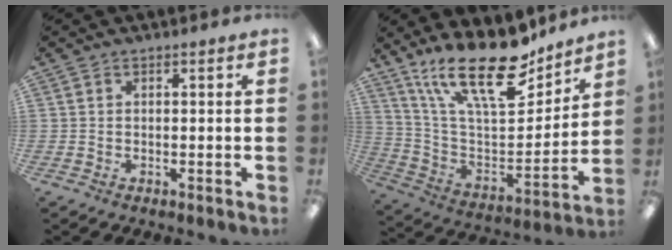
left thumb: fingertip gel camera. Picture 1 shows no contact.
{"total": 23.6, "force": [16.9, 8.3, 14.1], "torque": [-0.255, -0.110, 0.294]}